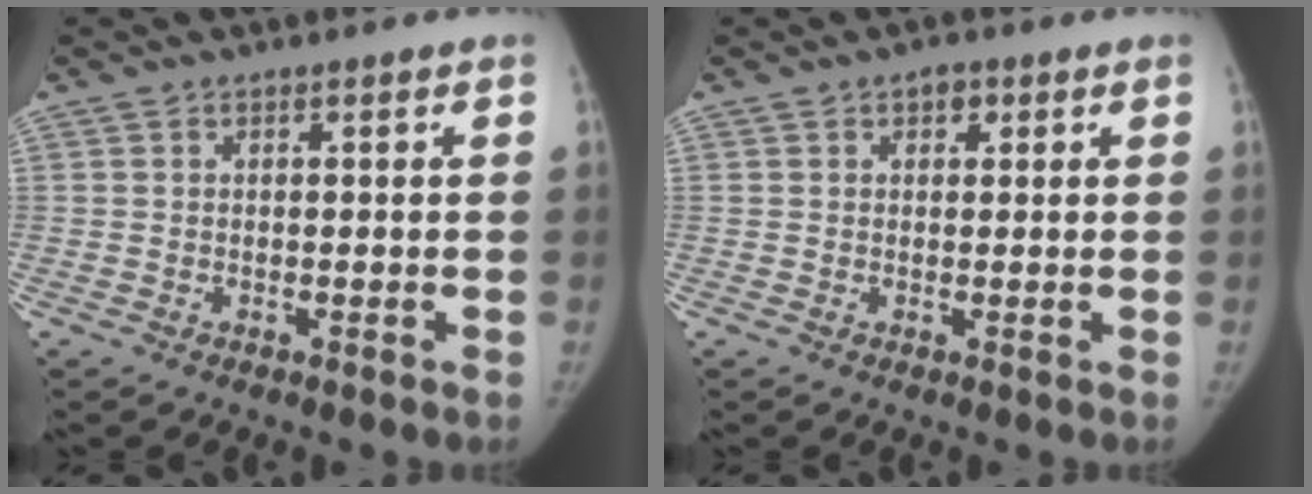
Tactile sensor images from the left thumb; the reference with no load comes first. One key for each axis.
{"total": 2.1, "fx": 1.0, "fy": 1.4, "fz": 1.1, "tx": -0.004, "ty": -0.001, "tz": 0.010}